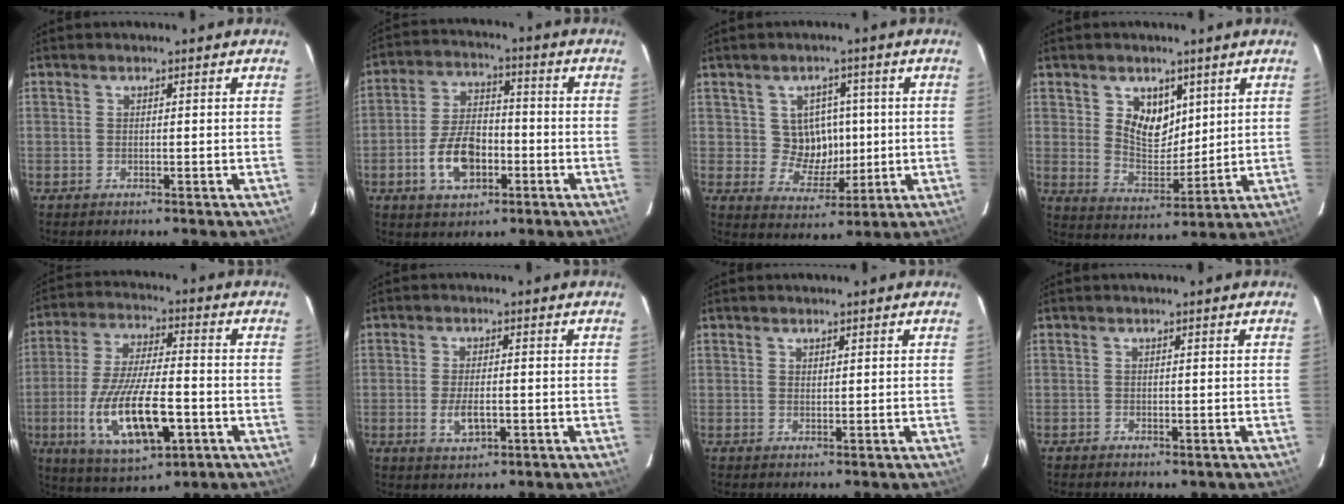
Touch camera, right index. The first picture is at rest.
{"total": 10.5, "force": [-3.9, 6.1, 7.7], "torque": [-0.158, 0.012, -0.062]}
{"total": 7.1, "force": [0.7, 6.8, 2.2], "torque": [-0.041, 0.011, 0.019]}
{"total": 8.5, "force": [3.8, 6.1, 4.6], "torque": [-0.078, -0.003, 0.078]}
{"total": 17.5, "force": [-5.5, 6.0, 15.5], "torque": [-0.319, -0.022, -0.088]}
{"total": 5.0, "force": [-1.3, 2.2, 4.3], "torque": [-0.086, -0.007, -0.021]}
{"total": 0.6, "force": [0.5, 0.4, 0.1], "torque": [-0.002, 0.002, 0.009]}
{"total": 1.1, "force": [-0.6, 0.9, 0.2], "torque": [-0.006, 0.000, -0.008]}